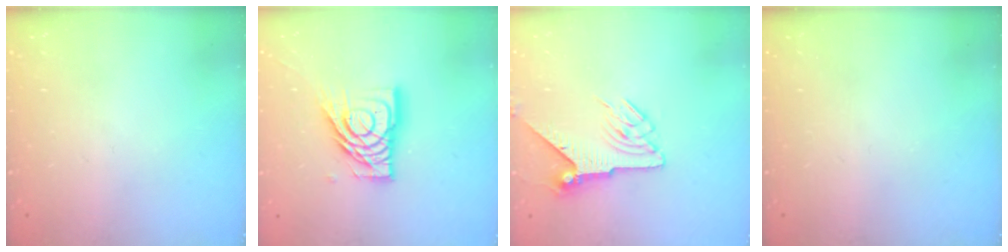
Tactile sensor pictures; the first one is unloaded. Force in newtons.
{"total": 14.2, "press": 14.1, "slide": 1.6}
{"total": 7.5, "press": 7.5, "slide": 0.3}
{"total": 0.0}